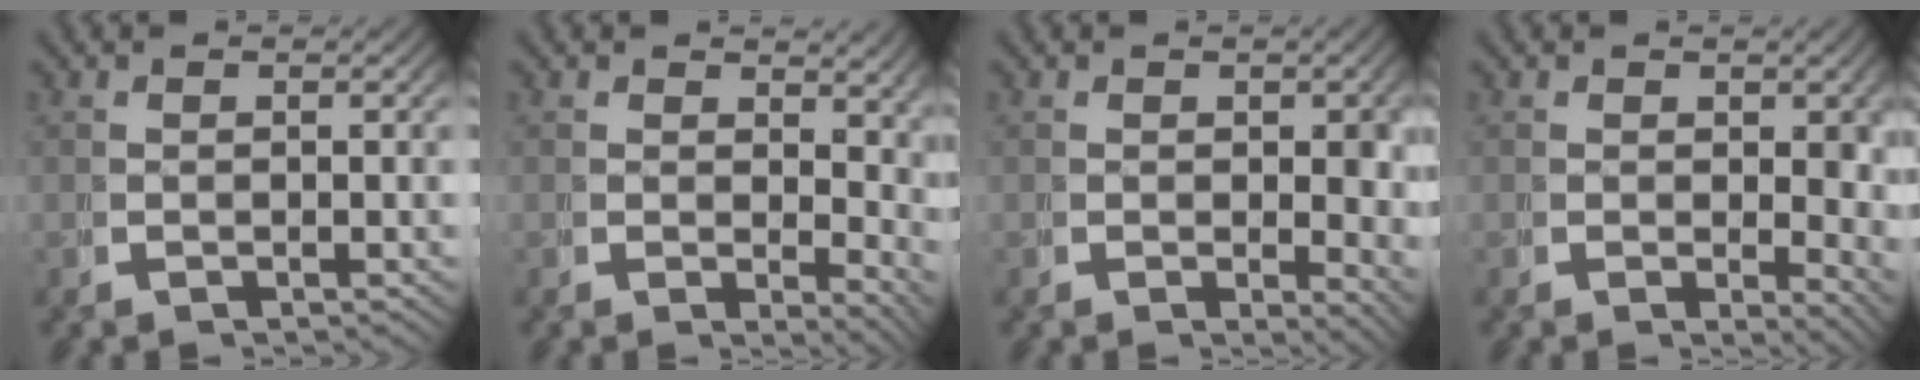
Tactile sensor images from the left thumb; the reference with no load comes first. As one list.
[{"total": 4.0, "force": [1.8, 2.4, 2.7], "torque": [-0.027, -0.018, 0.032]}, {"total": 3.3, "force": [0.3, 1.9, 2.7], "torque": [-0.039, -0.020, 0.012]}, {"total": 3.4, "force": [0.7, 2.0, 2.7], "torque": [-0.040, -0.026, 0.020]}]